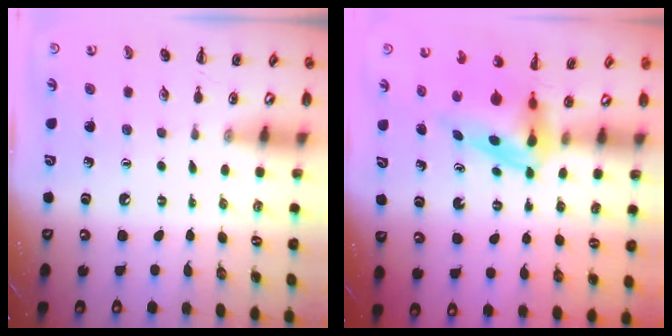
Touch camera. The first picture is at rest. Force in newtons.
{"total": 4.0, "press": 3.9, "slide": 0.7}